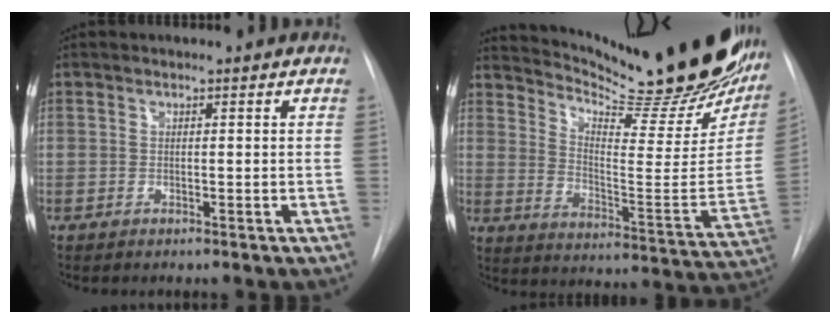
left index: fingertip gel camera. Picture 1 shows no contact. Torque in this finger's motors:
{"motor_torque": [0.73, -1.40, 0.20, 0.02]}